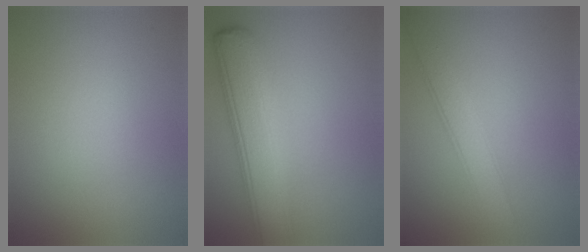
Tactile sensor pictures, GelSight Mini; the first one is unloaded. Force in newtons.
{"total": 6.5, "press": 6.5, "slide": 0.5}
{"total": 3.3, "press": 3.3, "slide": 0.2}